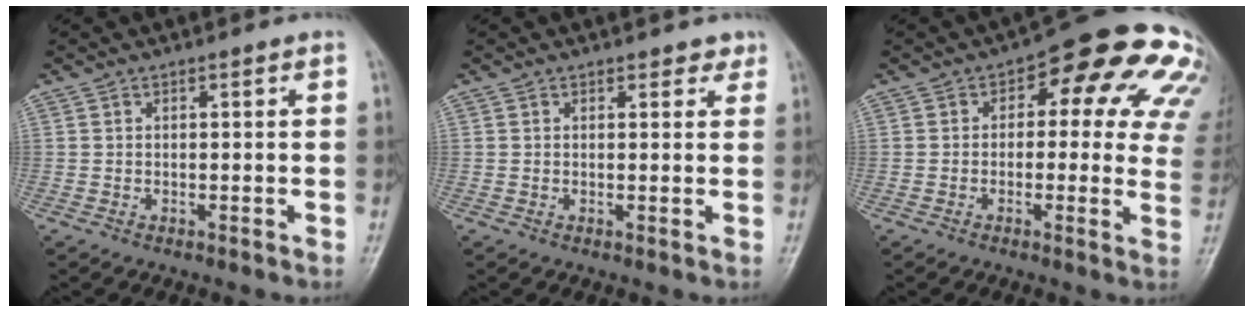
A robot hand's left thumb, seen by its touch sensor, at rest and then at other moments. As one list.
[{"total": 2.0, "force": [1.5, 1.2, 0.6], "torque": [0.014, -0.006, 0.012]}, {"total": 17.4, "force": [5.9, 9.1, 13.6], "torque": [-0.107, 0.018, 0.056]}]